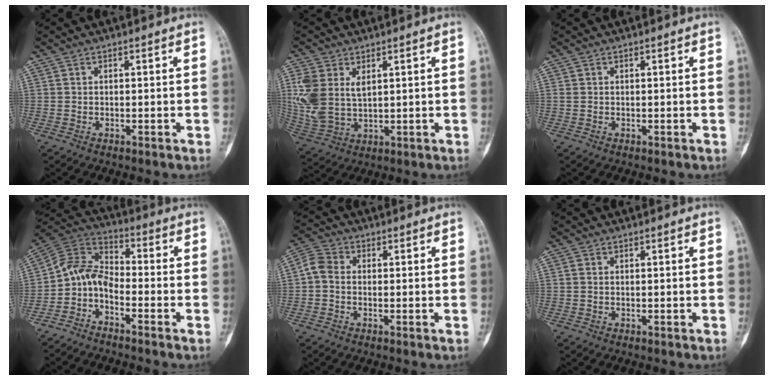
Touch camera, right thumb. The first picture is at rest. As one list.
[{"total": 11.5, "force": [3.2, 7.4, 8.2], "torque": [-0.182, -0.006, 0.076]}, {"total": 0.5, "force": [0.2, 0.4, 0.3], "torque": [-0.006, 0.003, 0.004]}, {"total": 7.6, "force": [-3.5, 4.6, 4.9], "torque": [-0.084, 0.063, -0.085]}, {"total": 4.5, "force": [-0.2, 3.6, 2.7], "torque": [-0.052, 0.015, -0.013]}, {"total": 0.7, "force": [0.1, 0.5, 0.5], "torque": [-0.013, 0.000, 0.003]}]